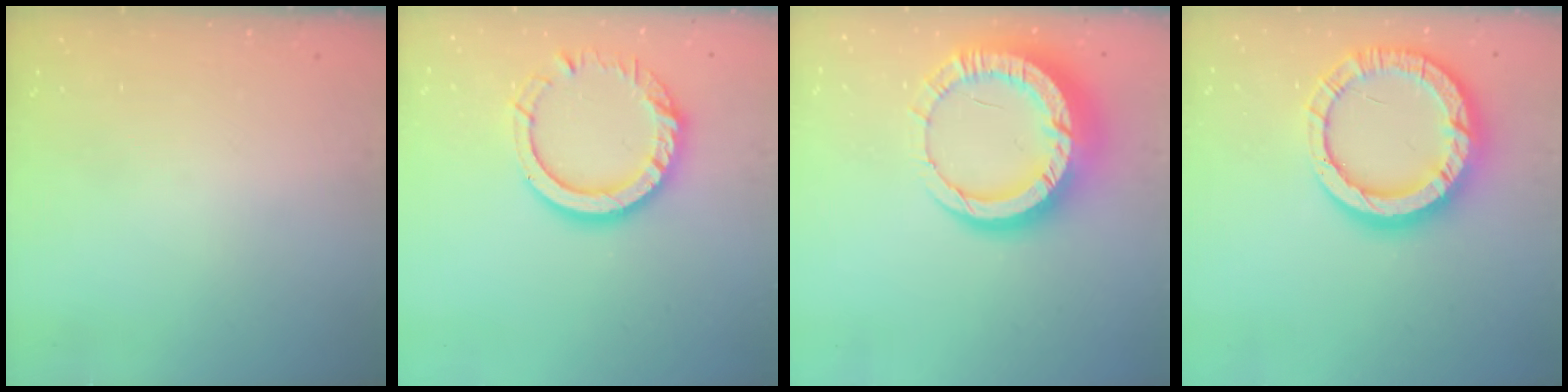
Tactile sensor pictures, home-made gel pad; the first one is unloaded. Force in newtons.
{"total": 14.7, "press": 14.6, "slide": 1.3}
{"total": 17.1, "press": 17.0, "slide": 1.9}
{"total": 17.5, "press": 17.4, "slide": 1.5}